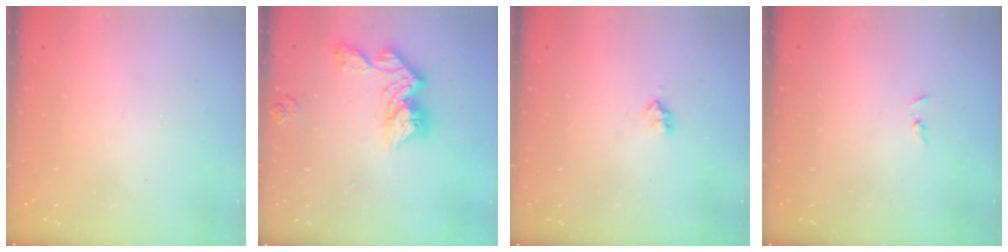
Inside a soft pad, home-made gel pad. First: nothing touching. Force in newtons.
{"total": 13.4, "press": 13.3, "slide": 1.2}
{"total": 3.1, "press": 3.1, "slide": 0.4}
{"total": 1.3, "press": 1.2, "slide": 0.3}